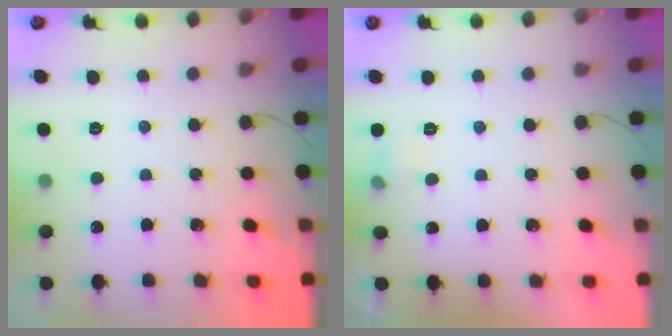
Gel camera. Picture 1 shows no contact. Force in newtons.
{"total": 4.5, "press": 4.3, "slide": 1.5}